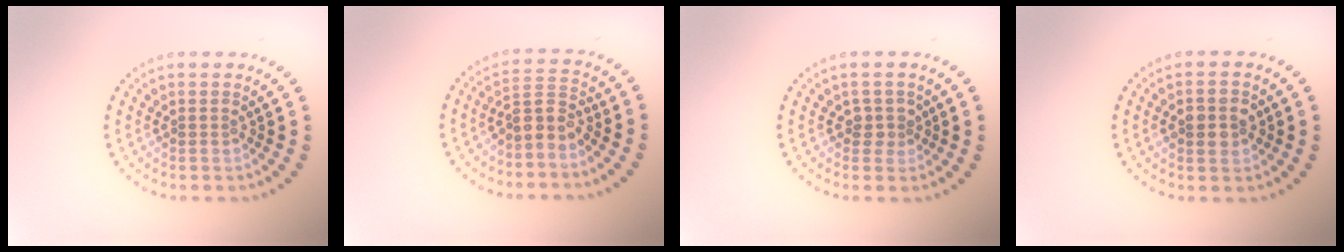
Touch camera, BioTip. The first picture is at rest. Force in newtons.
{"total": 2.6, "press": 2.0, "slide": 1.7}
{"total": 1.5, "press": 1.2, "slide": 0.8}
{"total": 2.9, "press": 2.9, "slide": 0.1}